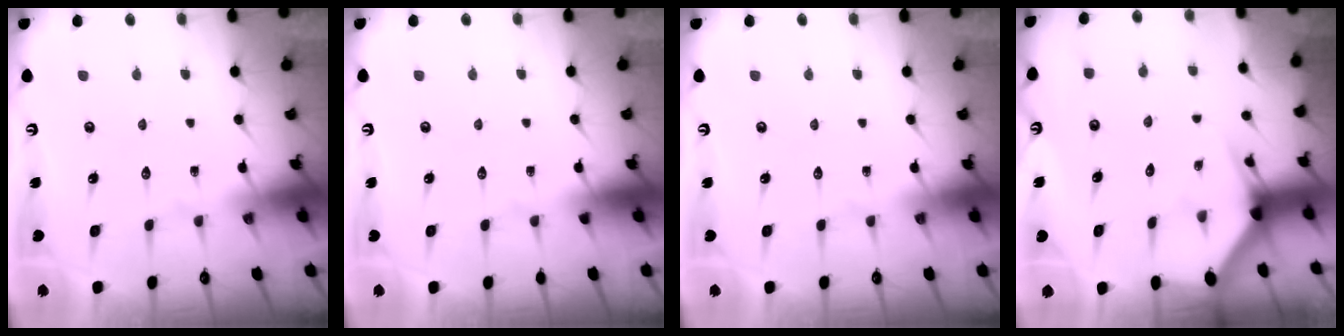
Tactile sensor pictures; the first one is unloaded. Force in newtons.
{"total": 0.0}
{"total": 0.0}
{"total": 2.8, "press": 2.8, "slide": 0.1}